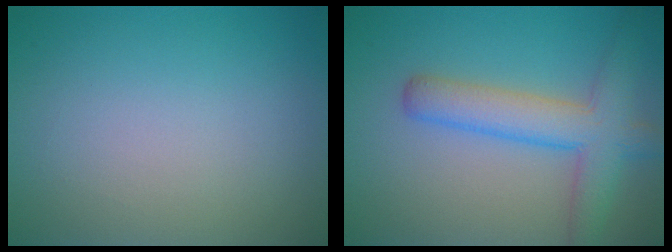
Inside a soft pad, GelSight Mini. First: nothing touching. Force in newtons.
{"total": 5.3, "press": 5.3, "slide": 0.3}